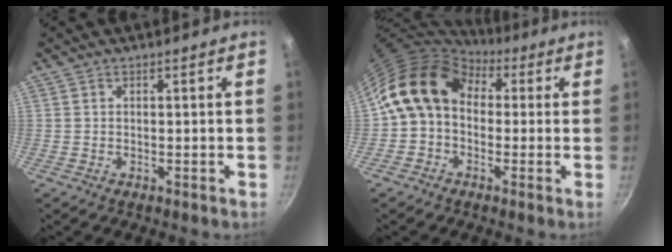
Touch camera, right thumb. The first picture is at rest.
{"total": 11.2, "force": [2.3, 8.6, 6.8], "torque": [-0.089, 0.021, 0.017]}